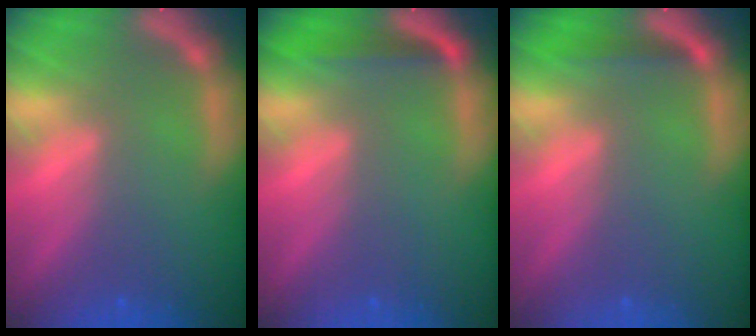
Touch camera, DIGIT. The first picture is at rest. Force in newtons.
{"total": 2.5}
{"total": 1.4}